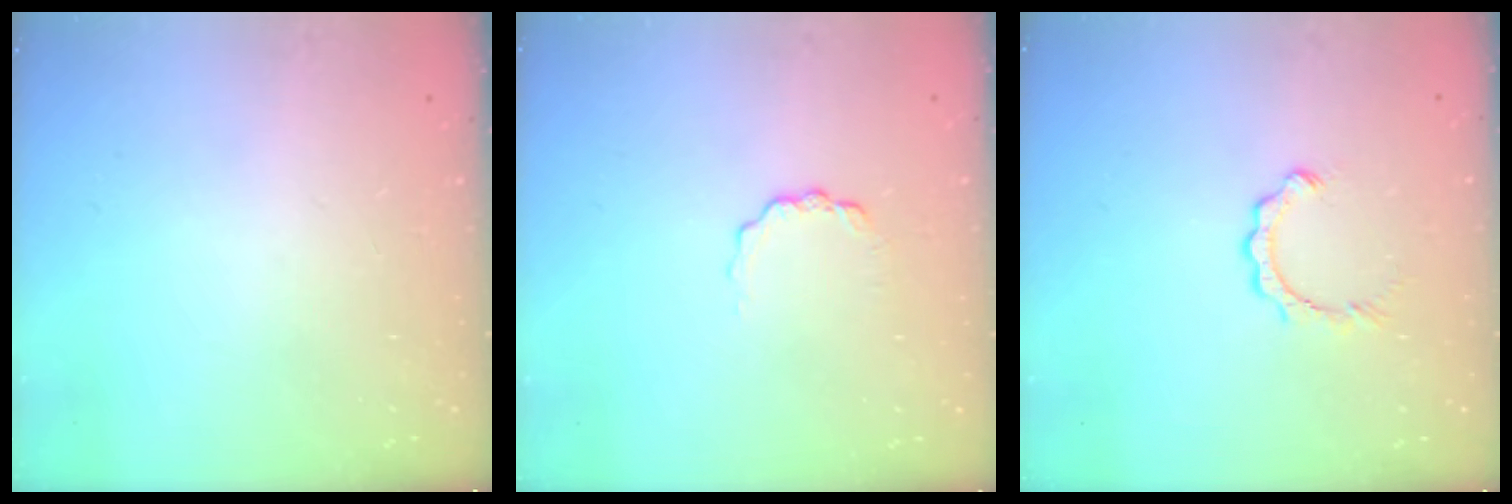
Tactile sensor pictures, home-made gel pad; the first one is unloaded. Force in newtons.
{"total": 4.8, "press": 4.8, "slide": 0.5}
{"total": 2.8, "press": 2.8, "slide": 0.2}